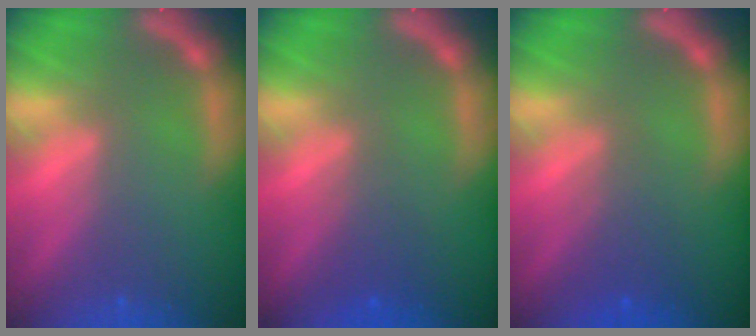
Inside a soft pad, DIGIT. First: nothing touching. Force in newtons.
{"total": 1.9}
{"total": 2.5}